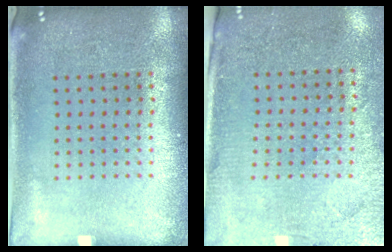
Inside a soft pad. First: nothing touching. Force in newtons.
{"total": 2.8, "press": 2.6, "slide": 1.1}